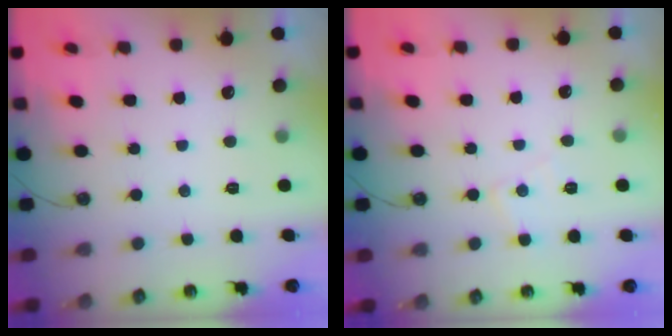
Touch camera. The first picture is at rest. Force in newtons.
{"total": 5.2, "press": 5.1, "slide": 0.7}